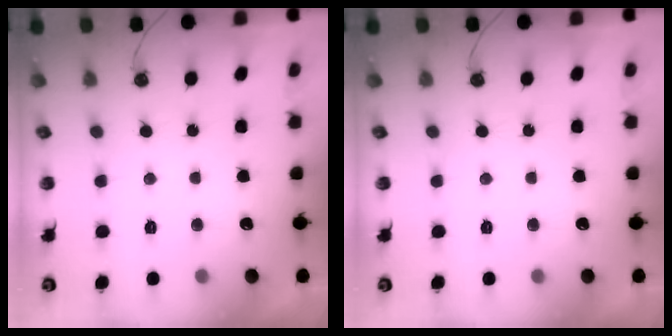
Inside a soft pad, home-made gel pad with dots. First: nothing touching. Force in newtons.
{"total": 0.0}